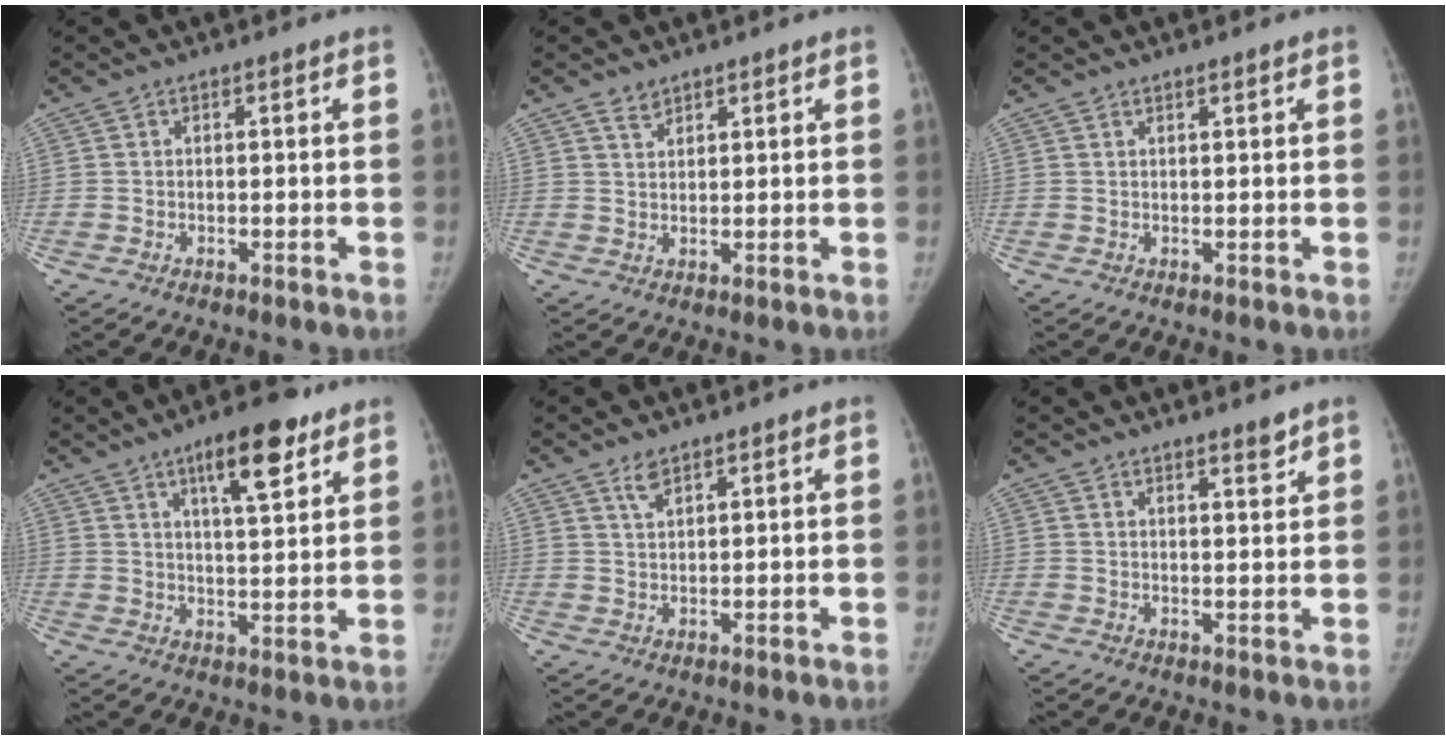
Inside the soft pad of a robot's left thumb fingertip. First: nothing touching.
{"total": 2.2, "force": [1.8, 1.1, 0.7], "torque": [-0.005, -0.011, 0.034]}
{"total": 0.7, "force": [0.6, 0.0, 0.3], "torque": [-0.007, -0.005, 0.013]}
{"total": 10.8, "force": [6.4, 3.1, 8.1], "torque": [-0.108, -0.032, 0.098]}
{"total": 2.6, "force": [2.0, 0.9, 1.4], "torque": [-0.026, -0.008, 0.044]}
{"total": 2.6, "force": [2.2, 0.3, 1.3], "torque": [-0.012, -0.021, 0.034]}